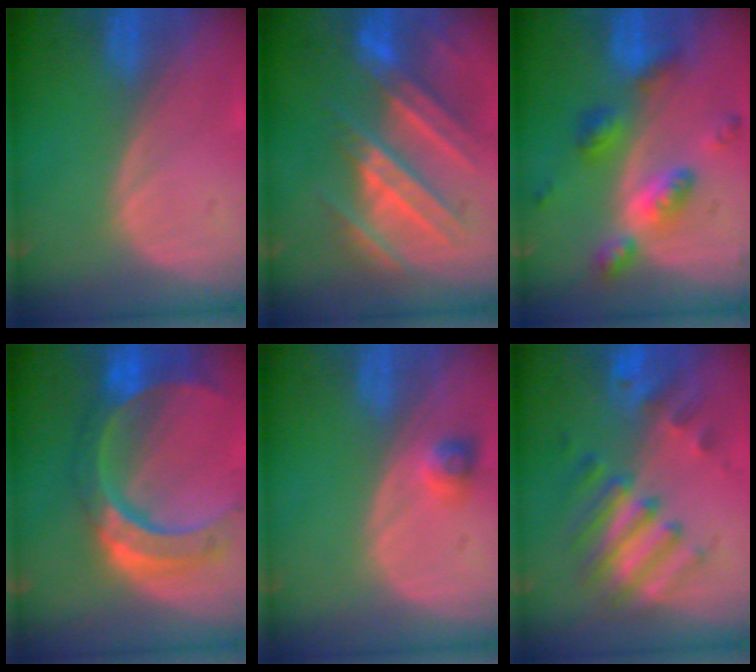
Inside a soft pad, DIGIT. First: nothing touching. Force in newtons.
{"total": 9.9, "press": 9.5, "slide": 2.8}
{"total": 7.2, "press": 7.2, "slide": 0.4}
{"total": 11.0, "press": 9.3, "slide": 6.0}
{"total": 2.3, "press": 2.2, "slide": 0.3}
{"total": 7.9, "press": 7.7, "slide": 1.8}